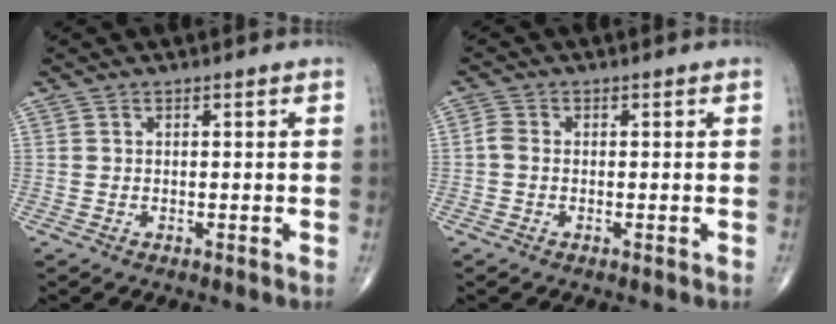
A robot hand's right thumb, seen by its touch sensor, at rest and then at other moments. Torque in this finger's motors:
{"motor_torque": [-0.32, 0.00, 0.32, 0.15, 0.02]}